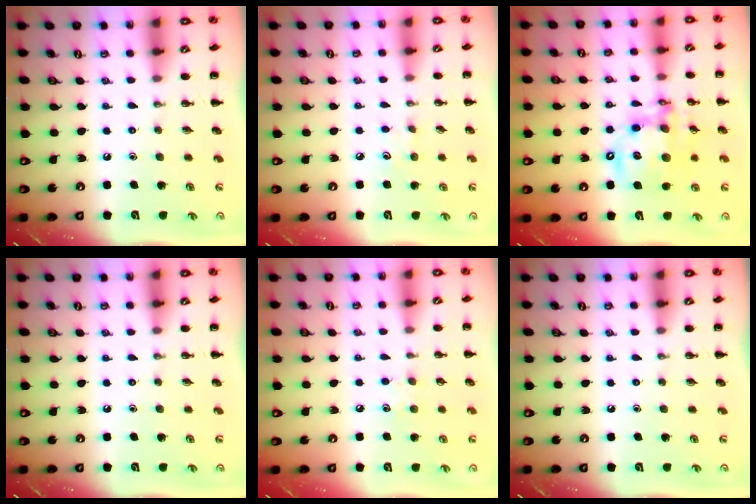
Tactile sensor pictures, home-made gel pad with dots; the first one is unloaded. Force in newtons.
{"total": 6.2, "press": 5.9, "slide": 1.8}
{"total": 15.4, "press": 14.9, "slide": 3.6}
{"total": 0.0}
{"total": 5.2, "press": 4.9, "slide": 1.6}
{"total": 0.0}